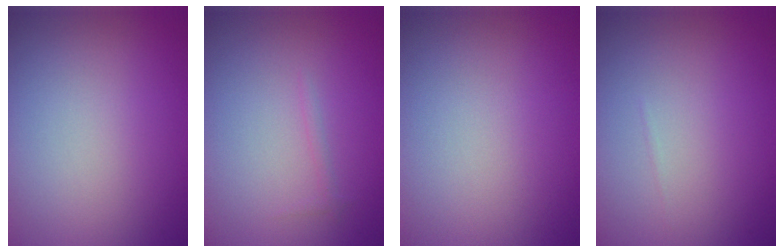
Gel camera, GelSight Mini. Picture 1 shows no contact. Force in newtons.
{"total": 0.5, "press": 0.5, "slide": 0.1}
{"total": 0.0}
{"total": 0.0}